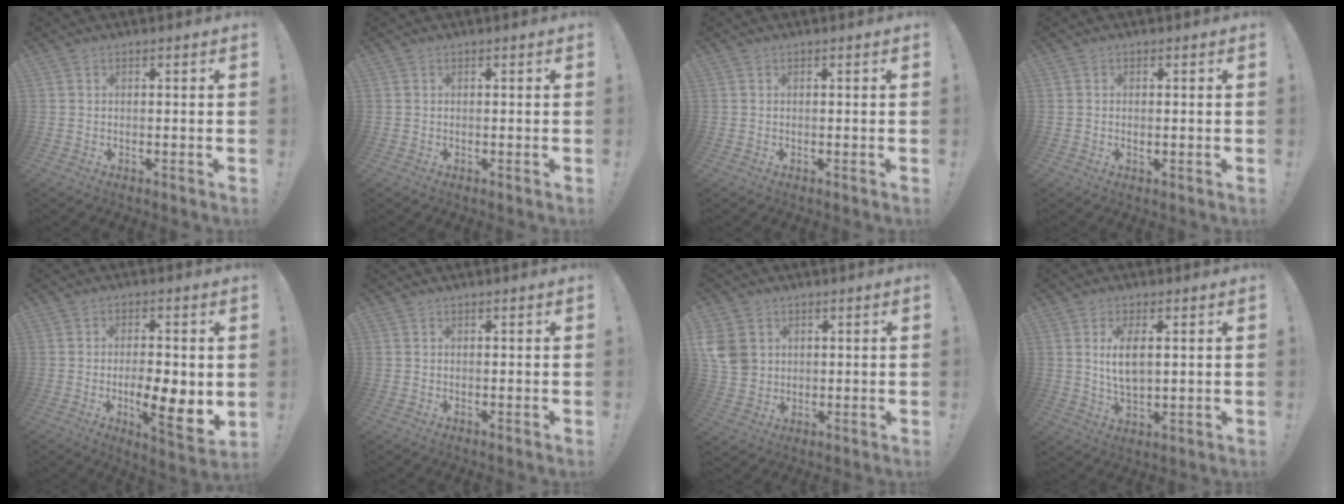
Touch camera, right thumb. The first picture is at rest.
{"total": 0.0}
{"total": 0.0}
{"total": 0.6, "force": [0.1, 0.2, 0.6], "torque": [-0.004, -0.002, 0.001]}
{"total": 11.5, "force": [-2.0, 3.6, 10.7], "torque": [-0.160, -0.007, -0.033]}
{"total": 0.0}
{"total": 8.0, "force": [2.2, 6.9, 3.4], "torque": [-0.077, -0.005, 0.047]}
{"total": 7.1, "force": [1.6, 2.9, 6.3], "torque": [-0.117, -0.010, 0.025]}